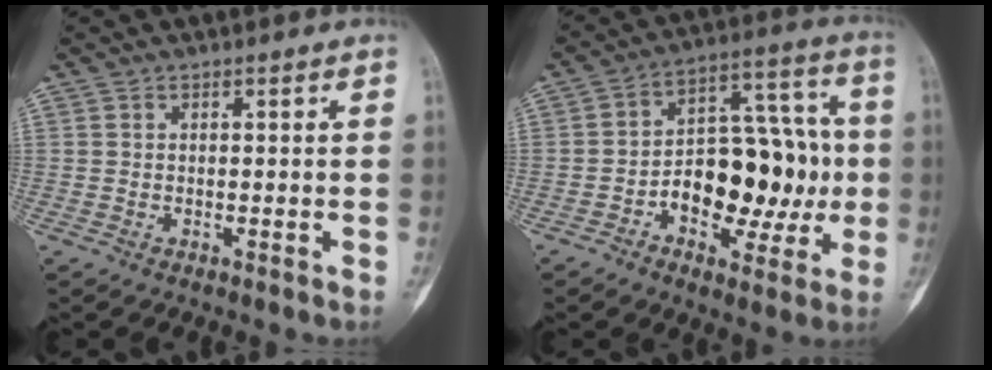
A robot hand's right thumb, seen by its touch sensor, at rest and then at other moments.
{"total": 17.7, "force": [-2.9, 10.6, 13.9], "torque": [-0.159, 0.049, -0.040]}